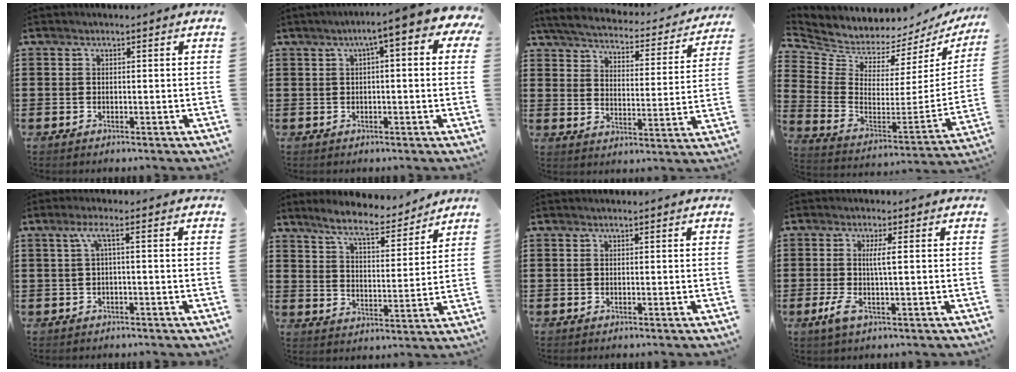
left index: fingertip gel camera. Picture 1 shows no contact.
{"total": 5.9, "force": [2.2, 0.7, 5.5], "torque": [-0.092, -0.008, 0.030]}
{"total": 4.0, "force": [3.9, 0.2, 1.1], "torque": [-0.046, -0.029, 0.060]}
{"total": 4.2, "force": [4.2, 0.6, 0.0], "torque": [-0.036, -0.061, 0.068]}
{"total": 2.7, "force": [-0.2, 0.1, 2.7], "torque": [-0.053, 0.004, -0.007]}
{"total": 8.2, "force": [7.0, 1.2, 4.0], "torque": [-0.094, -0.035, 0.121]}
{"total": 0.0}
{"total": 4.6, "force": [-0.2, 0.6, 4.5], "torque": [-0.104, -0.009, -0.013]}